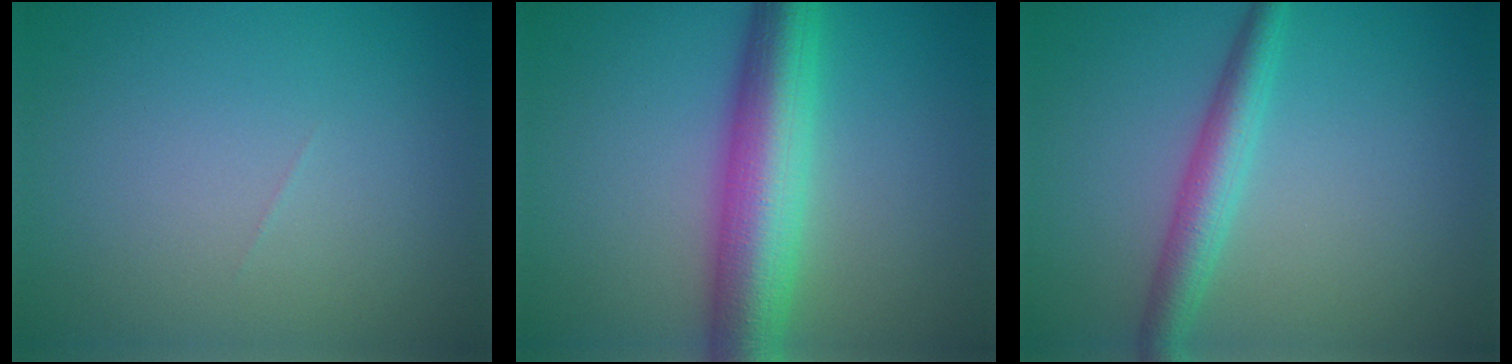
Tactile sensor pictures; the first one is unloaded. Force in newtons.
{"total": 8.3, "press": 8.2, "slide": 0.2}
{"total": 3.4, "press": 3.4, "slide": 0.1}